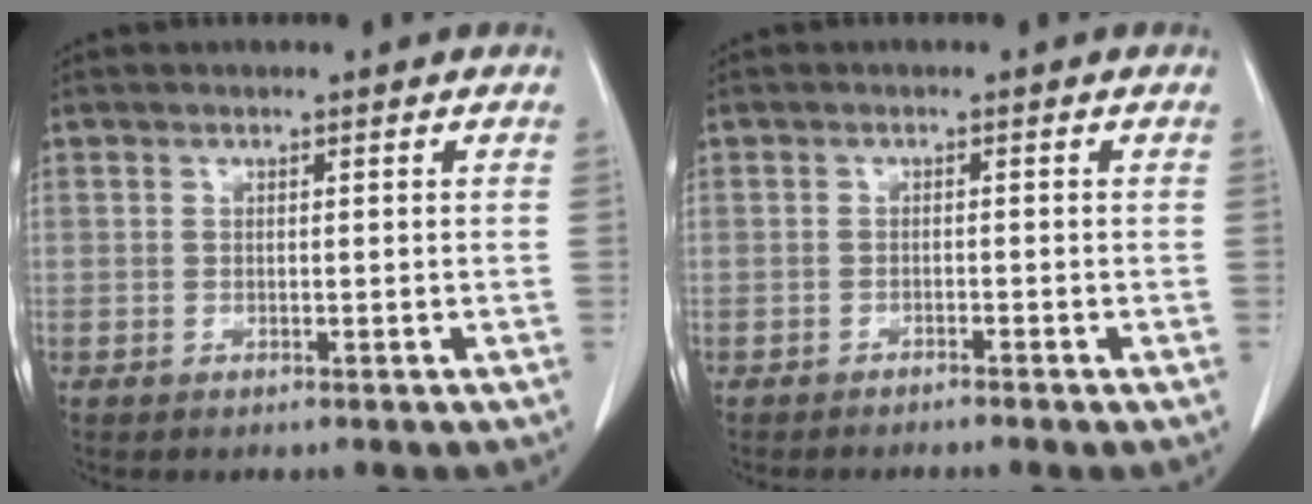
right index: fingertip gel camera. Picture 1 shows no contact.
{"total": 1.9, "force": [-1.7, -0.3, 0.9], "torque": [-0.011, 0.003, -0.024]}